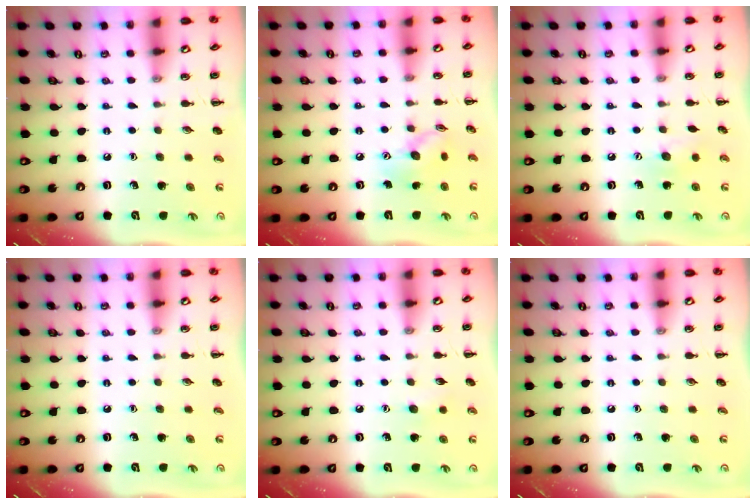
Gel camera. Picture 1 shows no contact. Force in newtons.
{"total": 9.4, "press": 9.3, "slide": 0.7}
{"total": 7.8, "press": 7.7, "slide": 1.5}
{"total": 0.0}
{"total": 4.8, "press": 4.6, "slide": 1.2}
{"total": 0.0}